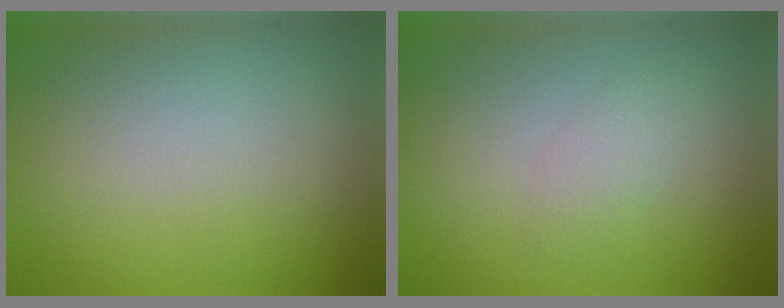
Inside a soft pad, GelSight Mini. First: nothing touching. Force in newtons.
{"total": 1.5, "press": 1.5, "slide": 0.0}